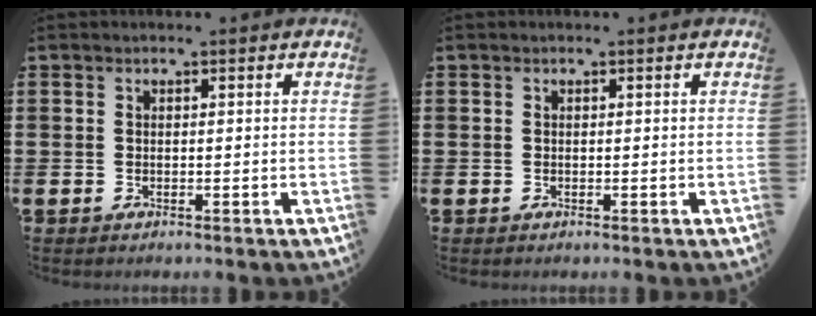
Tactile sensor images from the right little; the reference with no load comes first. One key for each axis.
{"total": 0.0}